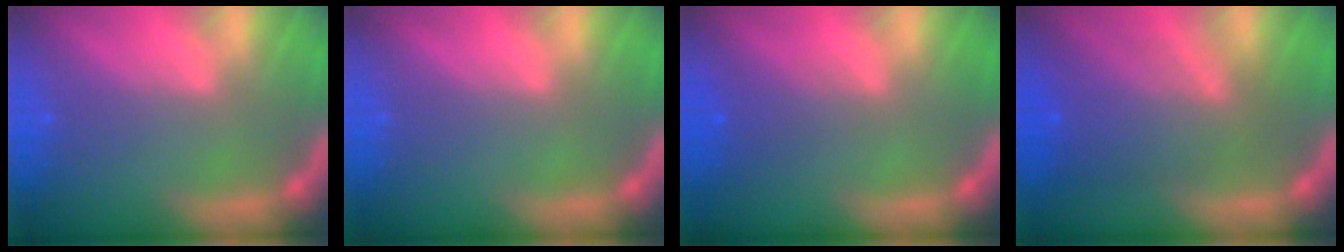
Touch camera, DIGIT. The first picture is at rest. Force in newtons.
{"total": 0.0}
{"total": 2.0}
{"total": 7.0}